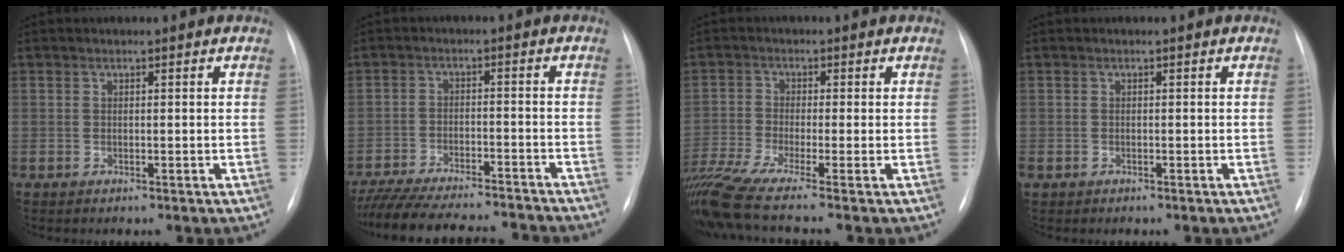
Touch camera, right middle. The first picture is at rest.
{"total": 19.1, "force": [-17.6, 2.4, 7.0], "torque": [-0.155, -0.018, -0.259]}
{"total": 12.3, "force": [-9.5, -0.3, 7.8], "torque": [-0.178, -0.014, -0.174]}
{"total": 0.8, "force": [-0.4, 0.6, 0.3], "torque": [-0.008, 0.003, -0.002]}